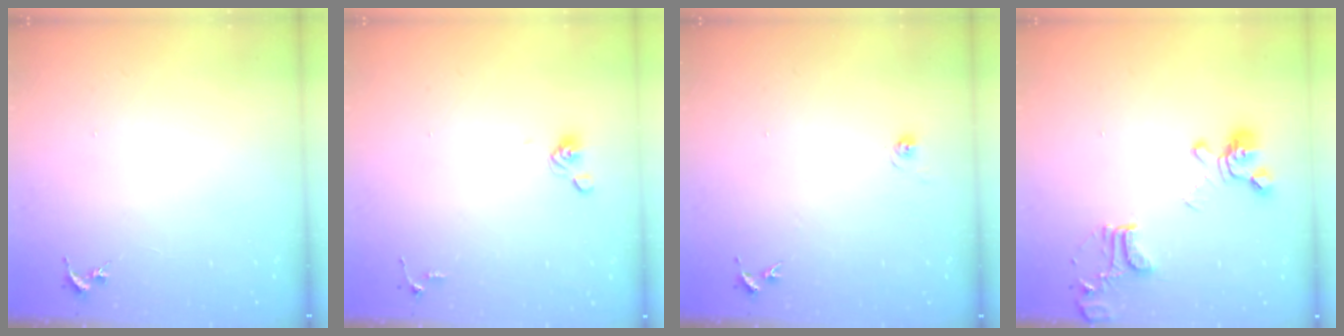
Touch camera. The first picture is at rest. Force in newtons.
{"total": 5.7, "press": 5.3, "slide": 2.1}
{"total": 5.8, "press": 5.8, "slide": 0.5}
{"total": 17.3, "press": 17.2, "slide": 1.8}